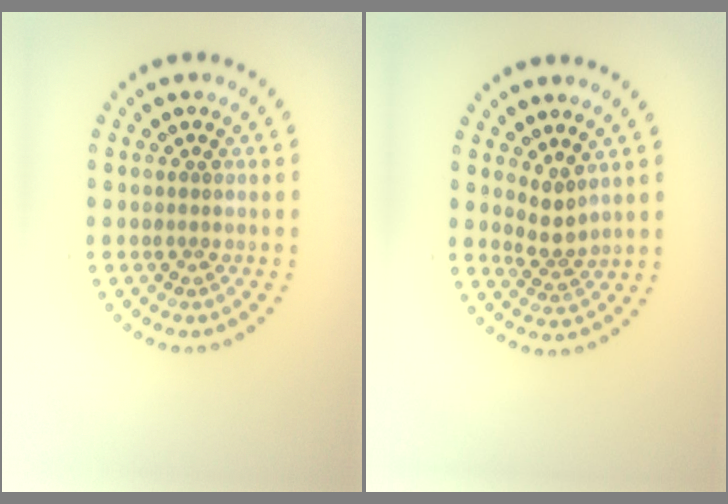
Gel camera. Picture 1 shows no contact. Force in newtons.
{"total": 2.2, "press": 1.5, "slide": 1.5}